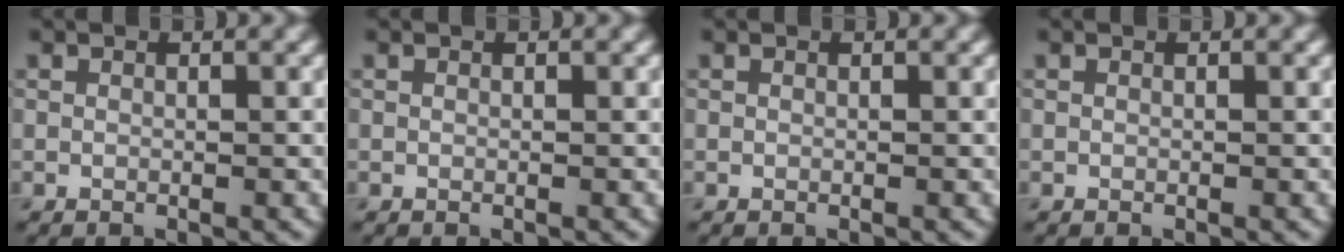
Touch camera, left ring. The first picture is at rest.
{"total": 0.0}
{"total": 0.0}
{"total": 0.0}